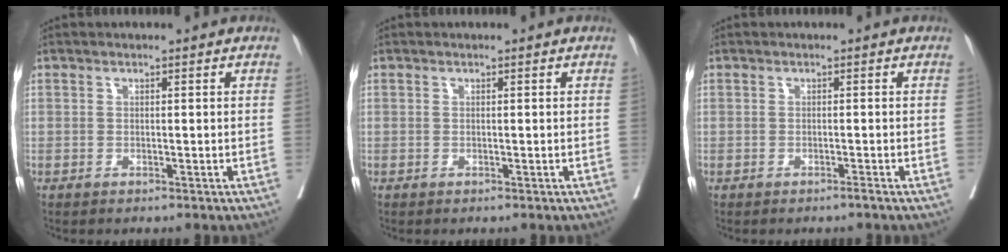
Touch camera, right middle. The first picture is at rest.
{"total": 0.0}
{"total": 0.6, "force": [-0.5, -0.3, 0.3], "torque": [-0.008, -0.001, -0.012]}